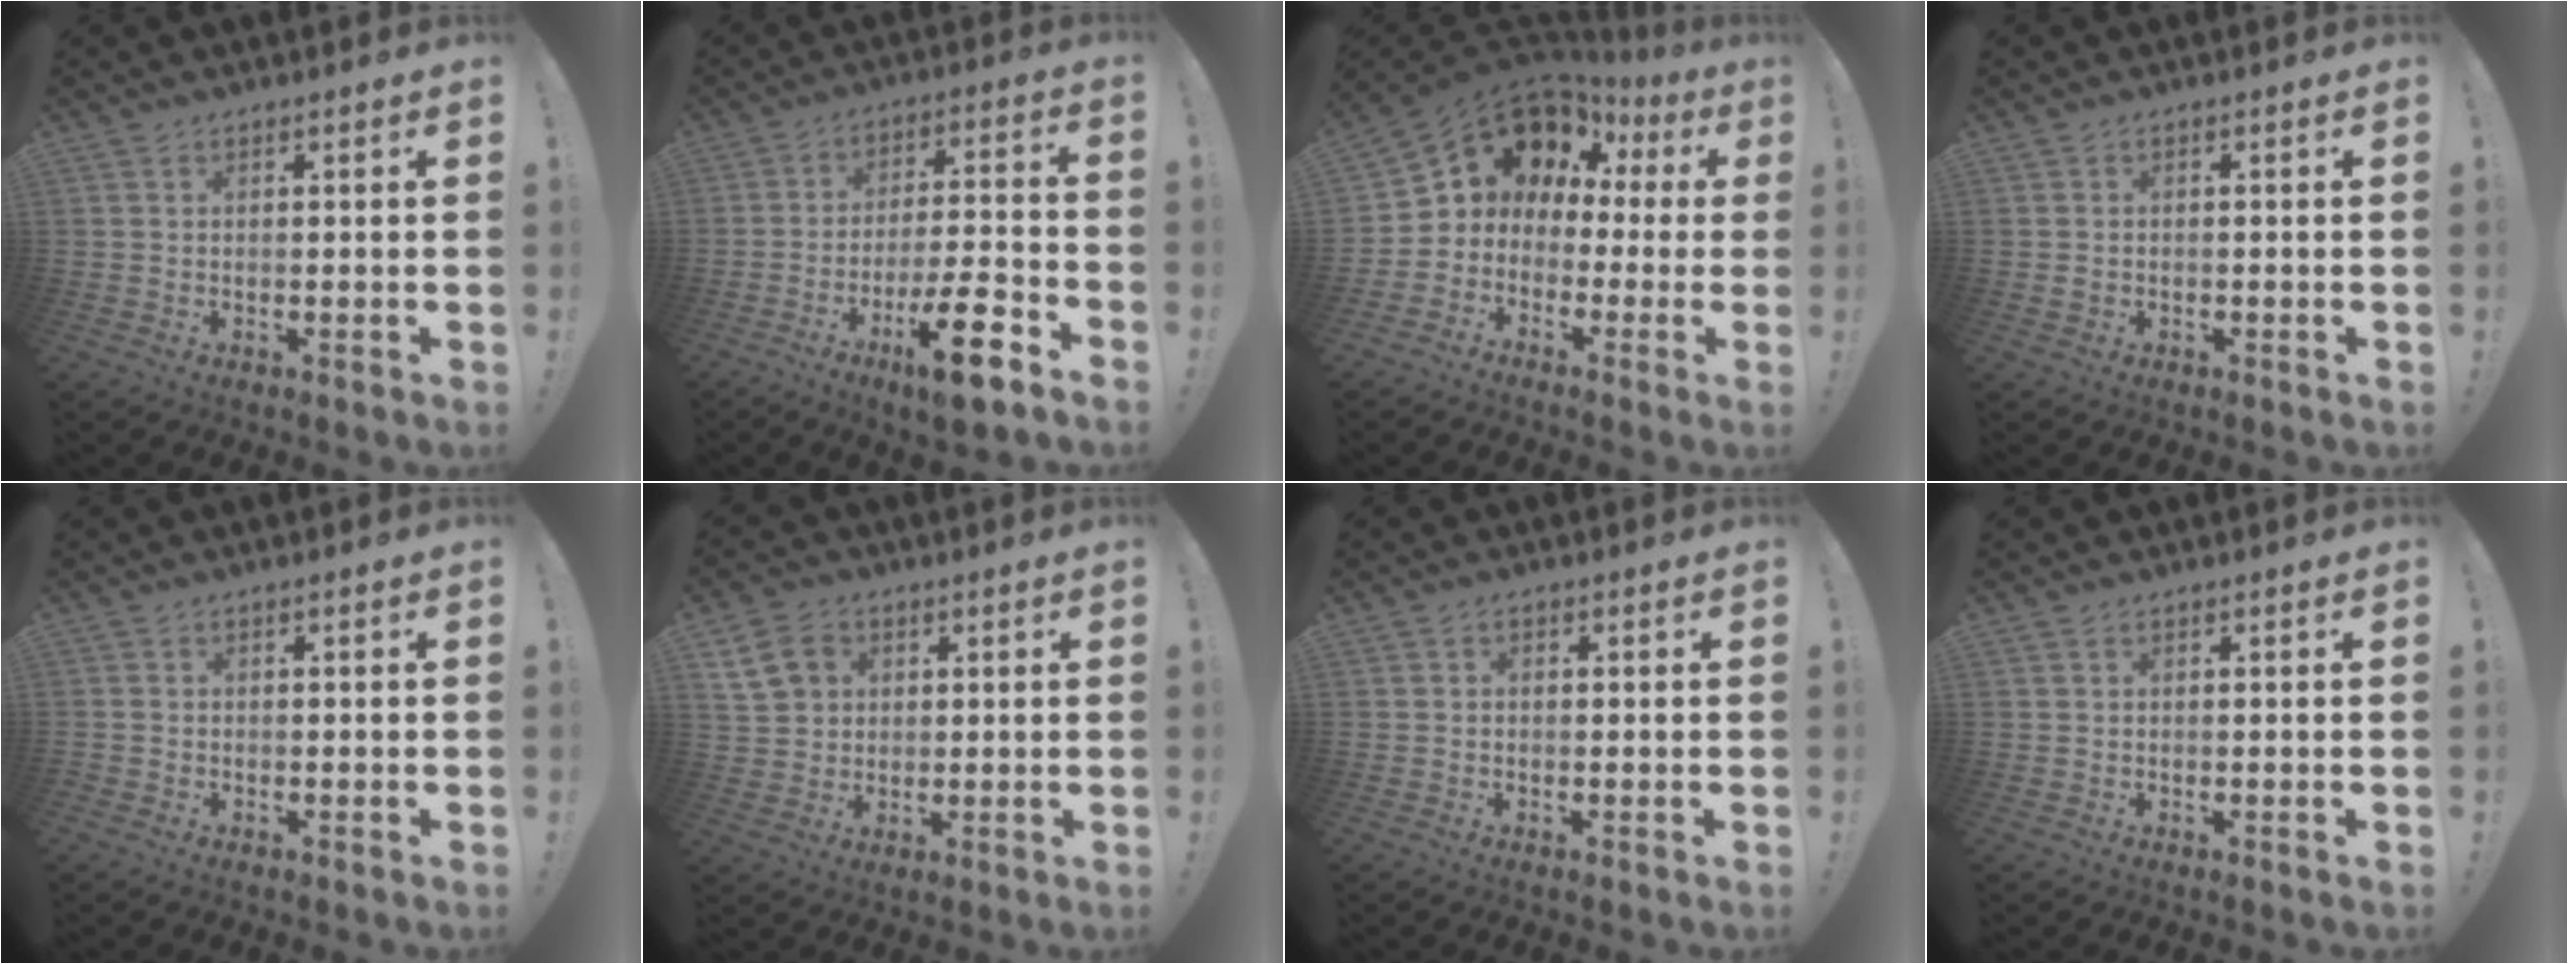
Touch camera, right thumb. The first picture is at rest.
{"total": 13.8, "force": [-7.9, 3.0, 10.9], "torque": [-0.165, 0.047, -0.127]}
{"total": 8.7, "force": [3.1, 7.3, 3.7], "torque": [-0.057, -0.028, 0.063]}
{"total": 1.1, "force": [-0.2, 1.0, 0.5], "torque": [-0.007, 0.003, -0.003]}
{"total": 0.9, "force": [-0.6, 0.7, 0.2], "torque": [-0.003, 0.002, -0.011]}
{"total": 10.4, "force": [4.0, 8.5, 4.6], "torque": [-0.080, -0.006, 0.085]}
{"total": 1.1, "force": [-0.5, 0.7, 0.6], "torque": [-0.014, 0.006, -0.009]}
{"total": 0.0}